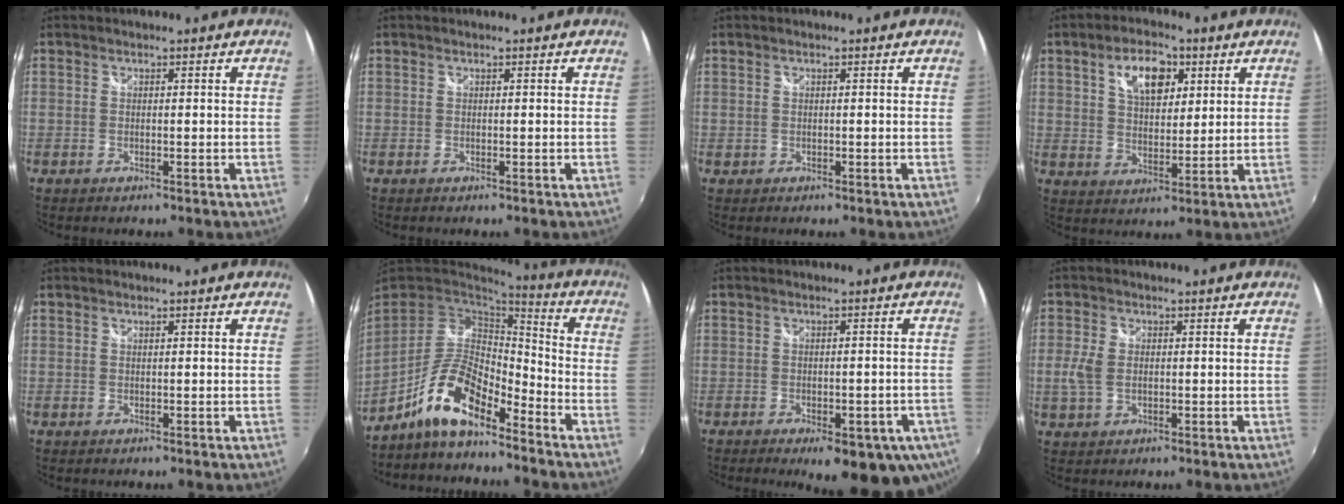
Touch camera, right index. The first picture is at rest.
{"total": 0.0}
{"total": 0.0}
{"total": 9.3, "force": [4.1, 5.0, 6.7], "torque": [-0.114, 0.020, 0.071]}
{"total": 0.0}
{"total": 12.8, "force": [-9.0, 3.9, 8.3], "torque": [-0.171, 0.000, -0.173]}
{"total": 15.1, "force": [-8.9, 5.4, 10.9], "torque": [-0.151, -0.039, -0.104]}
{"total": 4.4, "force": [-0.4, 2.9, 3.3], "torque": [-0.077, 0.000, -0.006]}